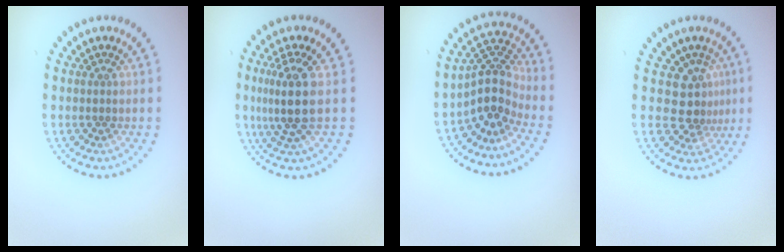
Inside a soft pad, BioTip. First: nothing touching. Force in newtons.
{"total": 3.8, "press": 3.0, "slide": 2.3}
{"total": 3.9, "press": 2.8, "slide": 2.7}
{"total": 3.2, "press": 2.5, "slide": 2.0}